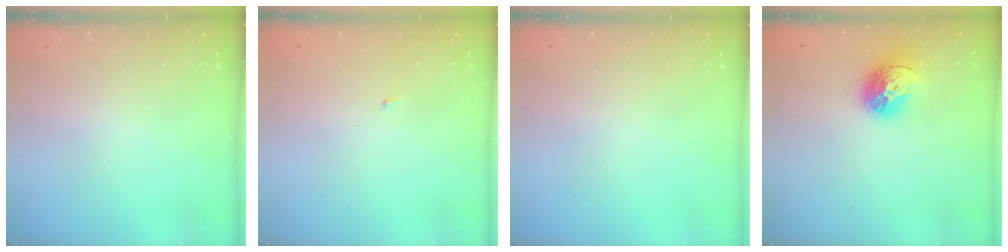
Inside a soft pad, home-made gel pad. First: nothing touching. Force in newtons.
{"total": 1.4, "press": 1.3, "slide": 0.1}
{"total": 0.0}
{"total": 13.5, "press": 13.5, "slide": 1.0}